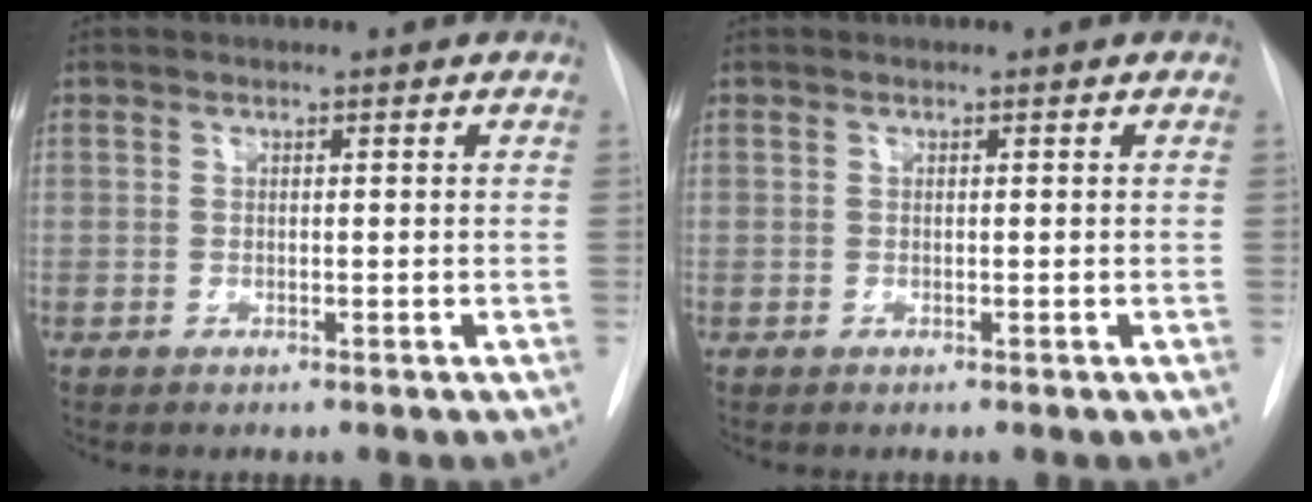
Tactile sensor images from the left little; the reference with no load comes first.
{"total": 0.0}